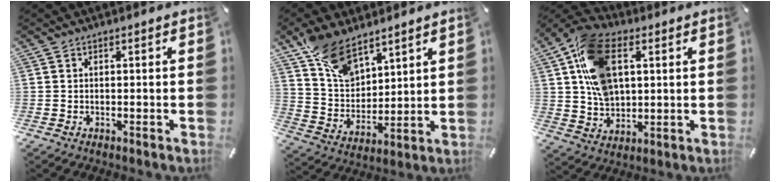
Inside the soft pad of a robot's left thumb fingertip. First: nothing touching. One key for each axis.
{"total": 12.2, "fx": 8.7, "fy": 6.8, "fz": 5.1, "tx": -0.107, "ty": -0.045, "tz": 0.169}
{"total": 15.7, "fx": 4.5, "fy": 10.6, "fz": 10.7, "tx": -0.222, "ty": 0.010, "tz": 0.087}